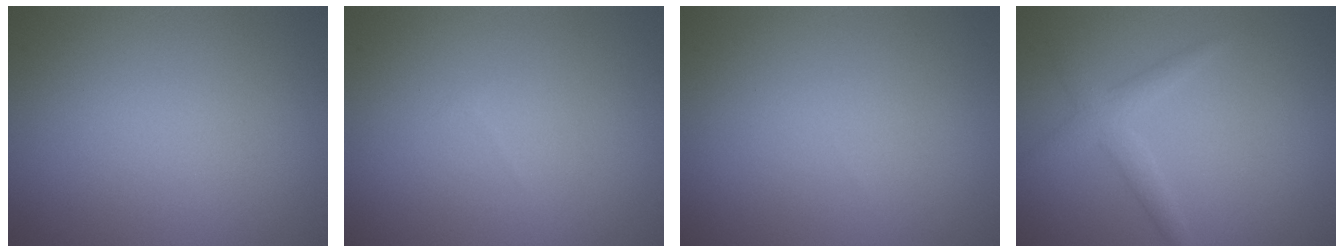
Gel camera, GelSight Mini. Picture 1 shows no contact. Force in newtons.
{"total": 0.0}
{"total": 0.0}
{"total": 2.1, "press": 2.1, "slide": 0.1}